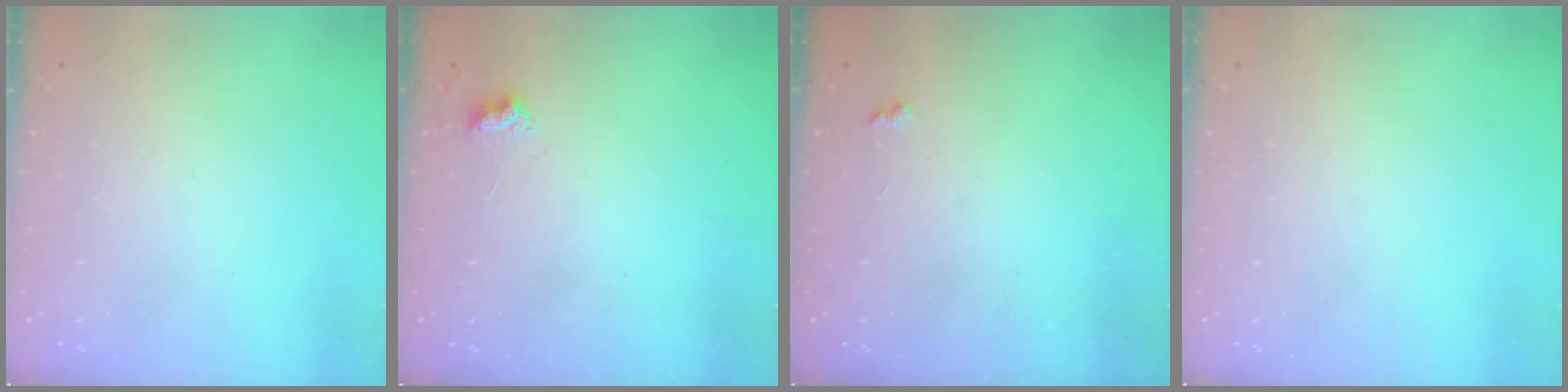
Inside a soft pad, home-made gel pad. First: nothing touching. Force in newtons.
{"total": 3.9, "press": 3.9, "slide": 0.5}
{"total": 3.0, "press": 3.0, "slide": 0.5}
{"total": 0.0}